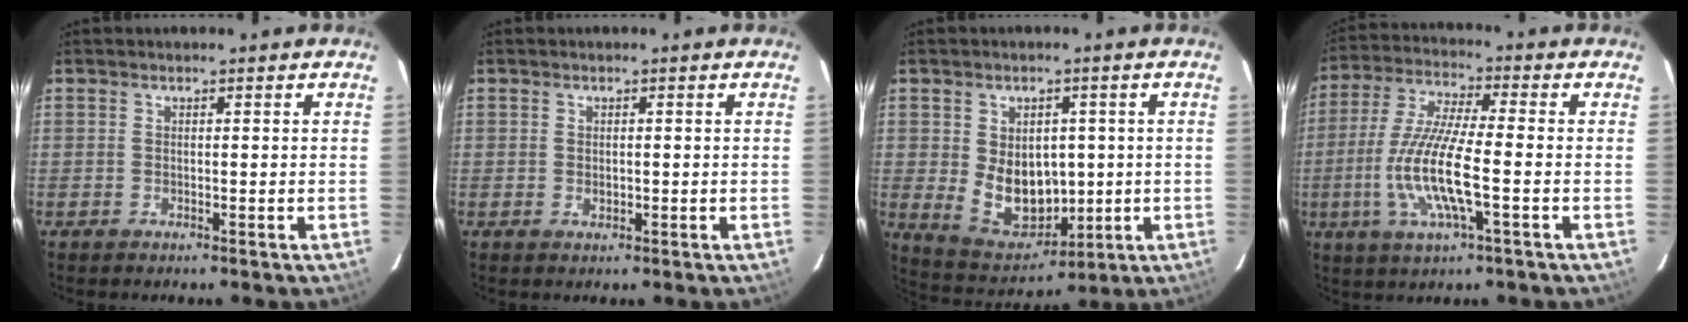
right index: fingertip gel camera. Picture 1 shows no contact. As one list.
[{"total": 1.2, "force": [0.0, 1.0, 0.6], "torque": [-0.008, 0.000, 0.002]}, {"total": 11.2, "force": [-0.2, 8.5, 7.3], "torque": [-0.142, -0.010, 0.028]}, {"total": 13.5, "force": [-3.2, 2.3, 12.9], "torque": [-0.266, -0.011, -0.061]}]